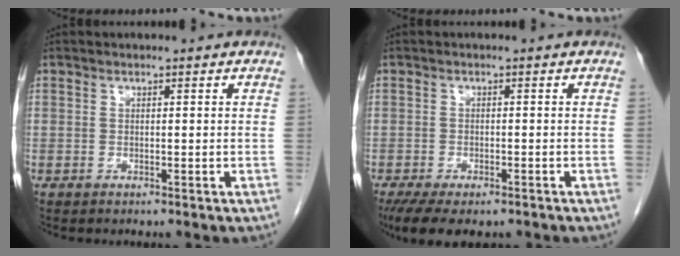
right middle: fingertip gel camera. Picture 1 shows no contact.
{"total": 8.4, "force": [-6.1, 3.2, 4.8], "torque": [-0.077, -0.014, -0.092]}